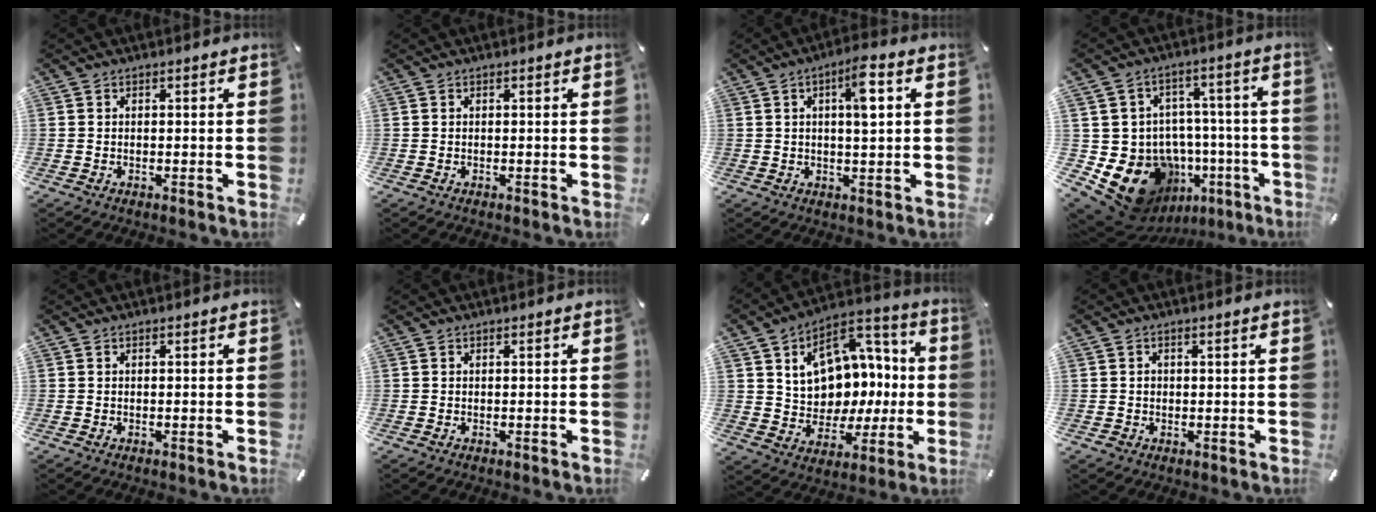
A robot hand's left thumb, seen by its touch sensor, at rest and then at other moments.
{"total": 0.0}
{"total": 7.2, "force": [1.8, 1.5, 6.7], "torque": [-0.108, -0.004, 0.023]}
{"total": 17.3, "force": [-7.8, 13.0, 8.2], "torque": [-0.133, 0.032, -0.103]}
{"total": 0.0}
{"total": 0.0}
{"total": 13.7, "force": [3.1, 11.4, 6.8], "torque": [-0.097, -0.021, 0.067]}
{"total": 1.0, "force": [0.2, 0.9, 0.5], "torque": [-0.011, 0.005, 0.003]}